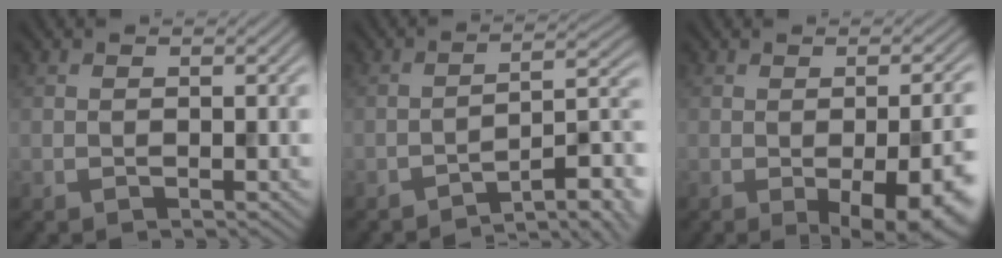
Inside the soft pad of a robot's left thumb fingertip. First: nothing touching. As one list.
[{"total": 7.9, "force": [-6.0, 1.6, 4.9], "torque": [-0.063, 0.018, -0.095]}, {"total": 11.3, "force": [-3.4, 4.2, 9.9], "torque": [-0.104, -0.023, -0.027]}]